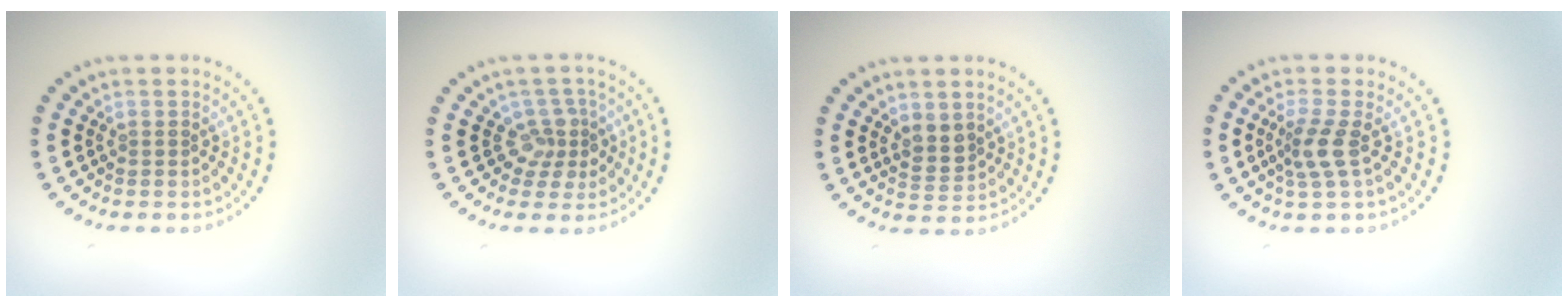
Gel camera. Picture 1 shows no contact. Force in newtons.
{"total": 2.7, "press": 2.0, "slide": 1.8}
{"total": 2.2, "press": 1.9, "slide": 1.1}
{"total": 2.5, "press": 1.9, "slide": 1.6}